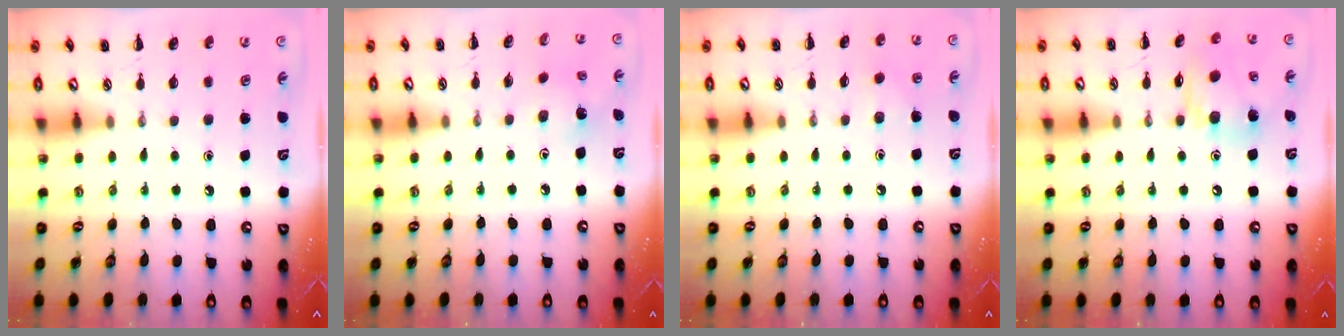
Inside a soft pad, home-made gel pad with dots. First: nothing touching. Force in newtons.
{"total": 3.0, "press": 2.8, "slide": 0.9}
{"total": 3.5, "press": 3.3, "slide": 1.1}
{"total": 12.6, "press": 12.5, "slide": 1.5}